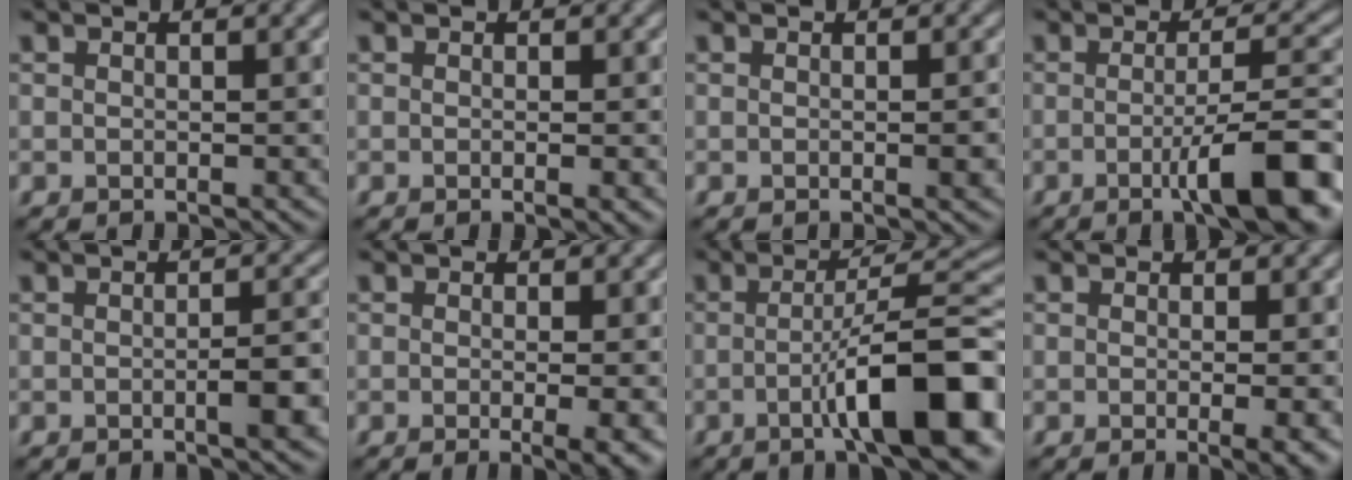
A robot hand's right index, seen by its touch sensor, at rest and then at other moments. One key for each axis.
{"total": 1.2, "fx": -0.1, "fy": 0.3, "fz": 1.2, "tx": -0.014, "ty": -0.002, "tz": -0.003}
{"total": 1.3, "fx": -0.2, "fy": 0.2, "fz": 1.3, "tx": -0.018, "ty": -0.002, "tz": -0.002}
{"total": 8.8, "fx": -3.1, "fy": 1.8, "fz": 8.1, "tx": -0.109, "ty": 0.008, "tz": -0.050}
{"total": 3.2, "fx": -0.8, "fy": 0.7, "fz": 3.1, "tx": -0.042, "ty": 0.003, "tz": -0.012}
{"total": 3.9, "fx": -0.7, "fy": 1.0, "fz": 3.7, "tx": -0.047, "ty": -0.010, "tz": -0.007}
{"total": 11.1, "fx": -3.6, "fy": 2.3, "fz": 10.2, "tx": -0.134, "ty": 0.016, "tz": -0.057}
{"total": 3.3, "fx": -0.6, "fy": 0.8, "fz": 3.1, "tx": -0.040, "ty": -0.008, "tz": -0.007}